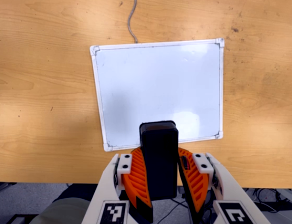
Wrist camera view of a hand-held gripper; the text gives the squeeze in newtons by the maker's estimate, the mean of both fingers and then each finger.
{"total": 9.0, "left": 9.1, "right": 8.9}